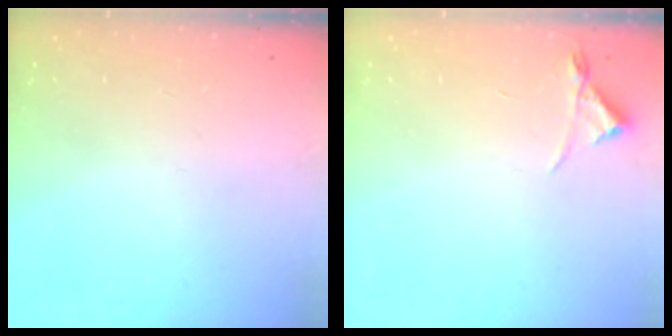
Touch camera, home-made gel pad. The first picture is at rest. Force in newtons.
{"total": 3.0, "press": 2.9, "slide": 0.5}